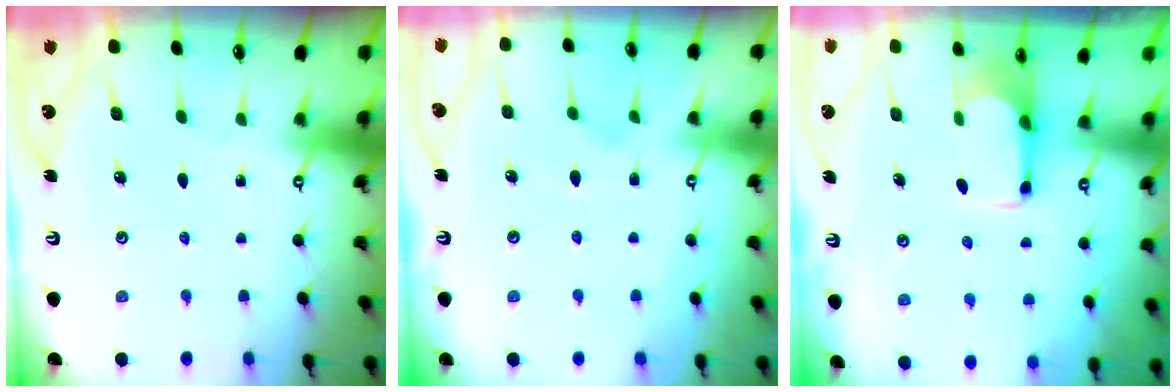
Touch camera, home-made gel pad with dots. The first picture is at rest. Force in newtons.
{"total": 1.3, "press": 0.1, "slide": 1.3}
{"total": 1.7, "press": 1.5, "slide": 0.7}